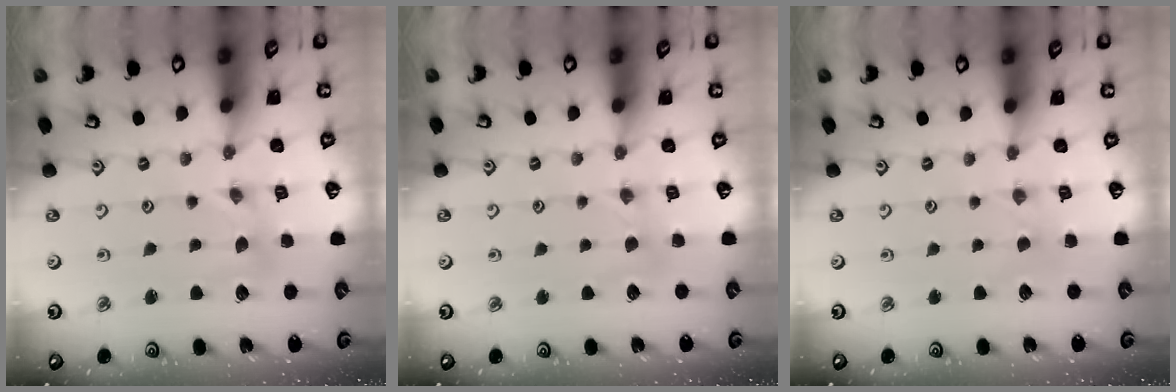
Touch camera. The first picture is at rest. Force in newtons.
{"total": 1.9, "press": 1.8, "slide": 0.4}
{"total": 0.0}